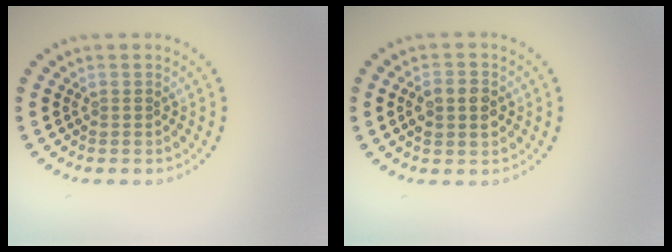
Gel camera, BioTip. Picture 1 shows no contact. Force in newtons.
{"total": 3.0, "press": 3.0, "slide": 0.1}